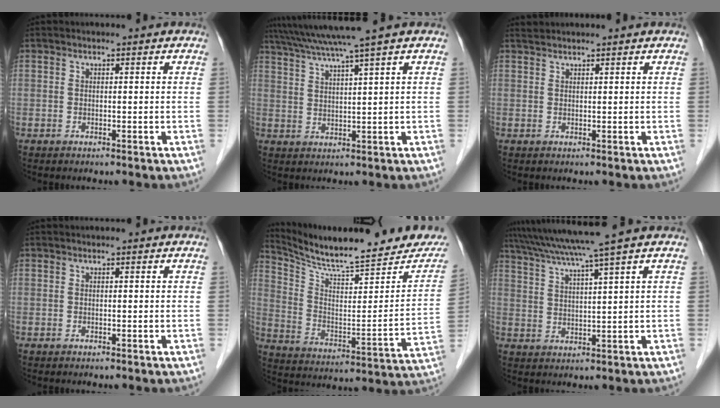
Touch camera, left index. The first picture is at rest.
{"total": 8.7, "force": [6.8, -2.0, 5.0], "torque": [-0.088, 0.019, 0.110]}
{"total": 2.2, "force": [2.2, -0.1, 0.5], "torque": [-0.005, 0.025, 0.042]}
{"total": 0.0}
{"total": 22.7, "force": [20.1, 2.8, 10.2], "torque": [-0.157, -0.047, 0.285]}
{"total": 9.9, "force": [7.8, -2.2, 5.8], "torque": [-0.102, 0.012, 0.123]}